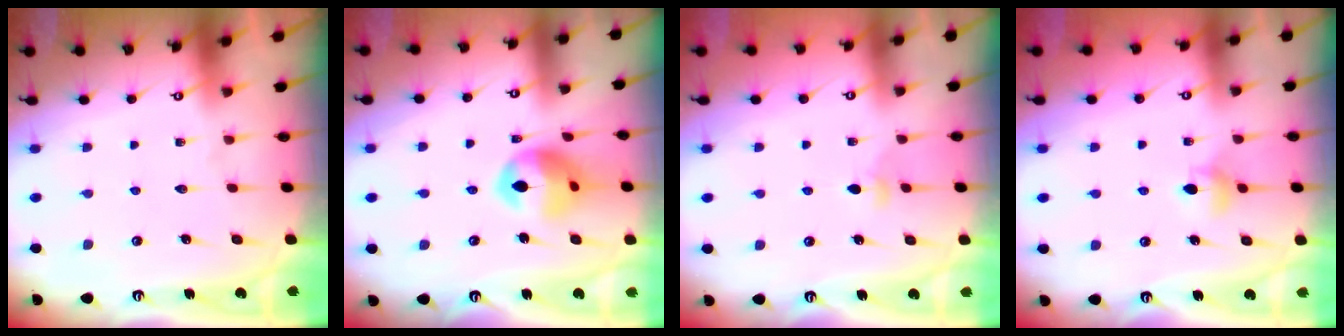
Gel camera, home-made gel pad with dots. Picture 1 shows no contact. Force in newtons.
{"total": 13.2, "press": 13.0, "slide": 1.9}
{"total": 3.0, "press": 2.9, "slide": 0.8}
{"total": 4.7, "press": 4.6, "slide": 0.7}